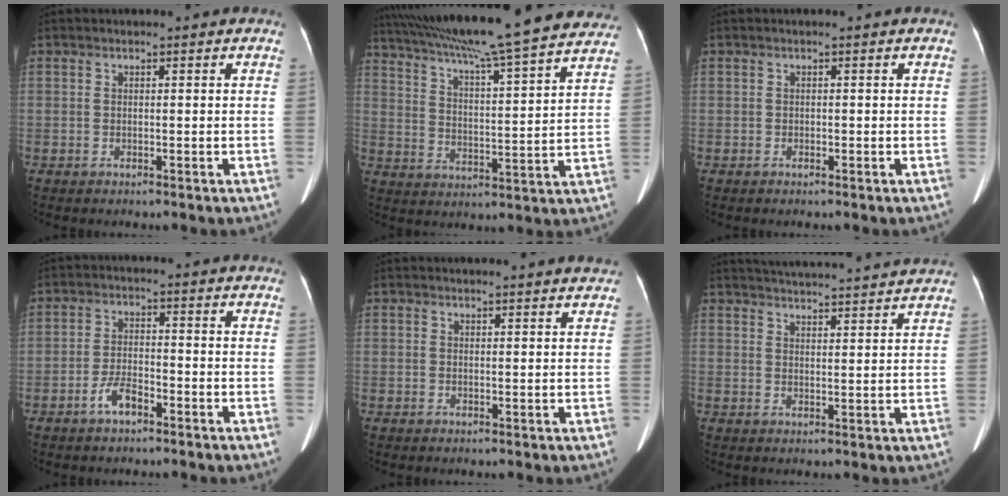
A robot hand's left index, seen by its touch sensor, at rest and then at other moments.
{"total": 28.9, "force": [25.3, 1.3, 13.9], "torque": [-0.235, -0.010, 0.344]}
{"total": 0.0}
{"total": 3.7, "force": [-2.5, 1.2, 2.4], "torque": [-0.050, 0.004, -0.049]}
{"total": 5.3, "force": [5.1, 0.6, 1.1], "torque": [-0.009, 0.004, 0.040]}
{"total": 15.7, "force": [14.9, 0.6, 4.8], "torque": [-0.080, 0.016, 0.200]}